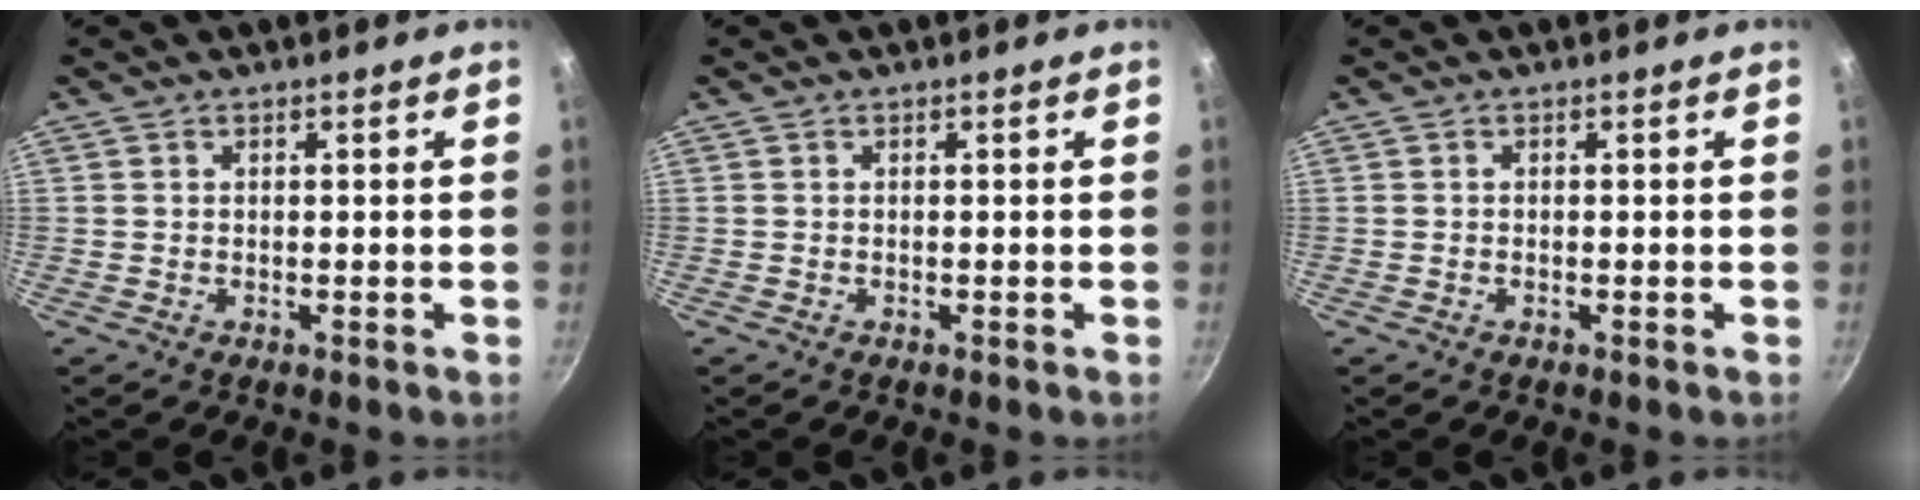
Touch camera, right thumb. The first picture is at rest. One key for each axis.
{"total": 0.0}
{"total": 0.0}